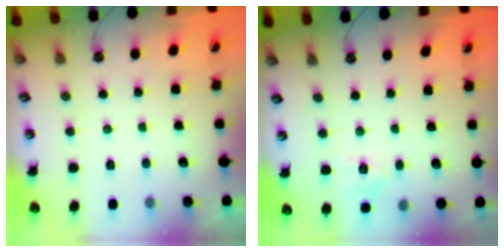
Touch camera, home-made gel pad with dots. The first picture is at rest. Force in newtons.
{"total": 5.0, "press": 5.0, "slide": 0.7}